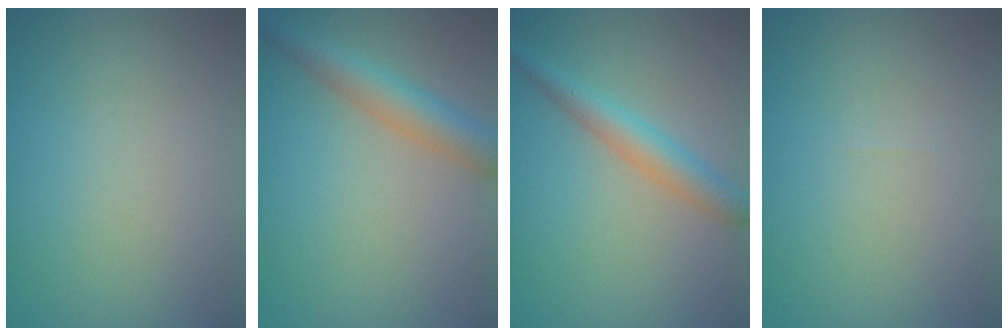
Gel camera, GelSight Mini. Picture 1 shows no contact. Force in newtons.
{"total": 4.3, "press": 4.3, "slide": 0.1}
{"total": 3.3, "press": 3.3, "slide": 0.1}
{"total": 0.0}